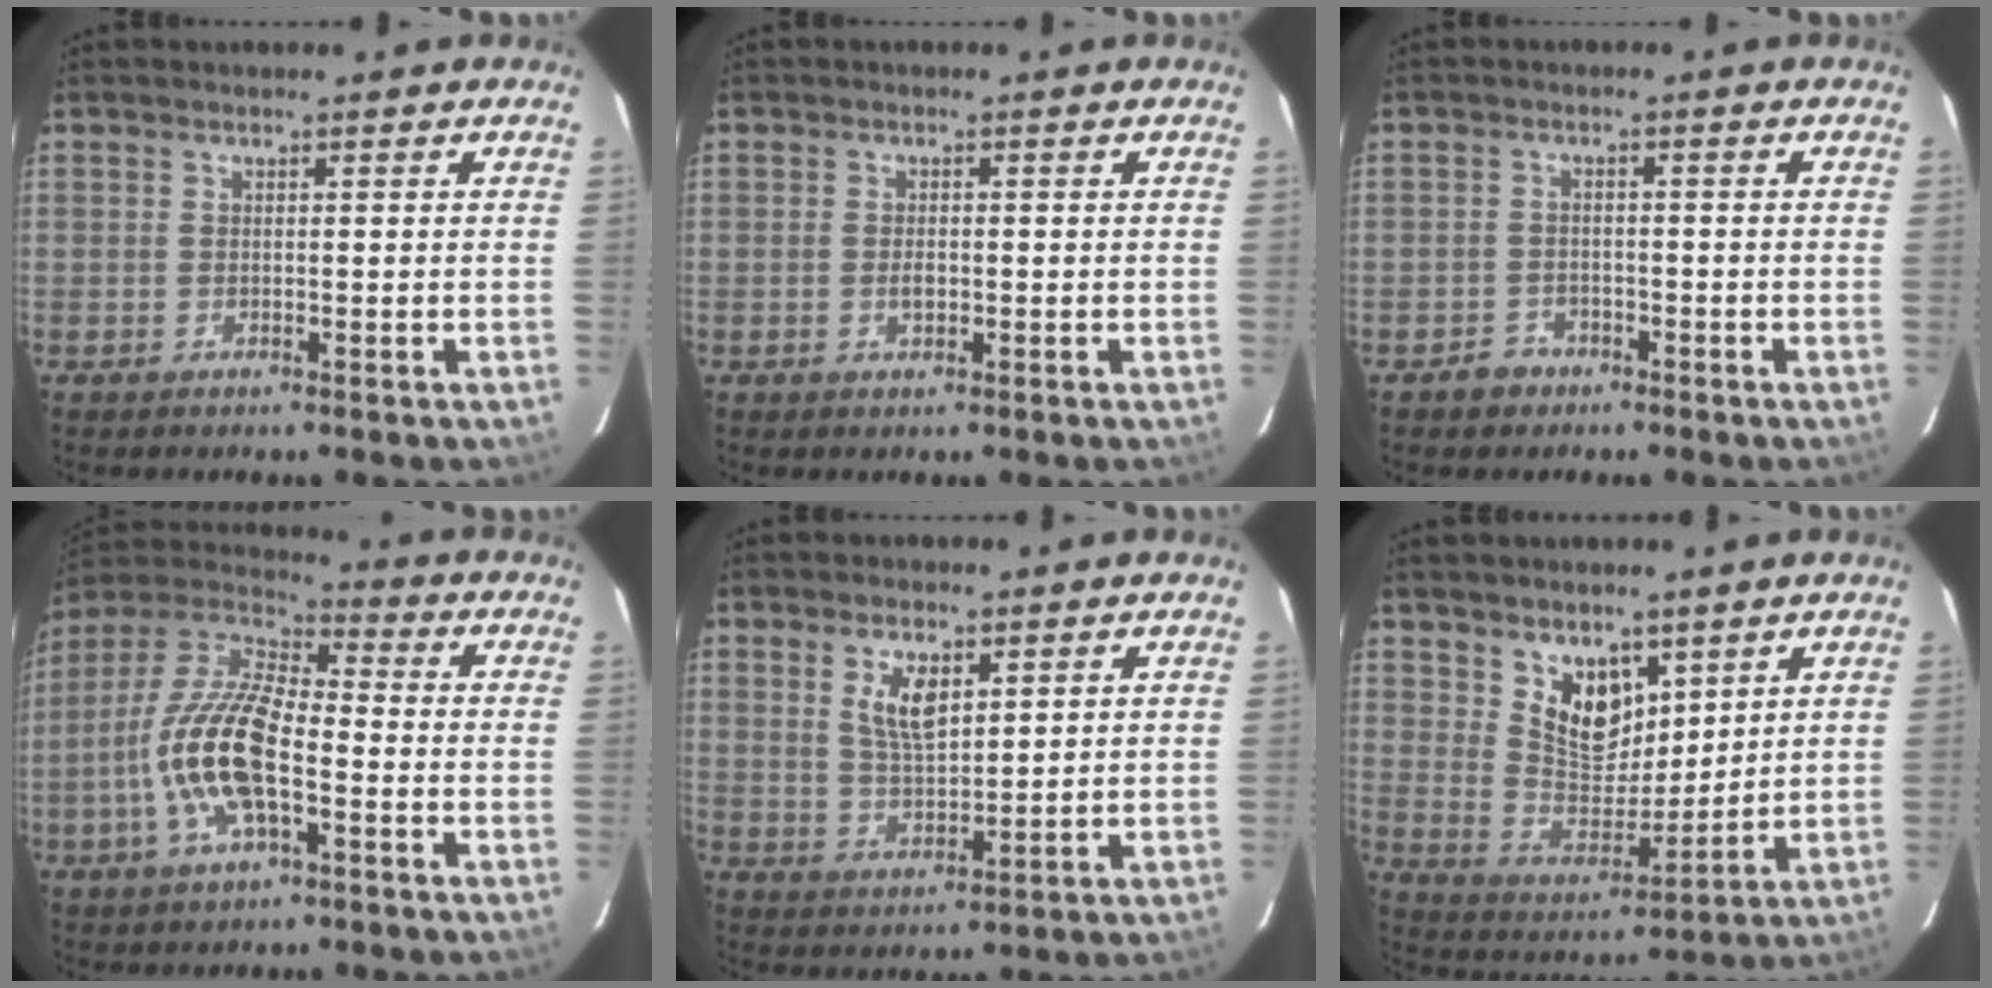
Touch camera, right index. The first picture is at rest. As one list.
[{"total": 1.8, "force": [-0.4, 1.1, 1.4], "torque": [-0.025, 0.001, -0.007]}, {"total": 3.1, "force": [-2.0, 2.4, 0.2], "torque": [-0.009, 0.011, -0.031]}, {"total": 16.0, "force": [-4.5, 6.1, 14.1], "torque": [-0.289, 0.000, -0.093]}, {"total": 6.4, "force": [2.8, 2.8, 5.0], "torque": [-0.091, -0.001, 0.059]}, {"total": 10.0, "force": [6.0, 6.1, 5.3], "torque": [-0.085, -0.007, 0.123]}]